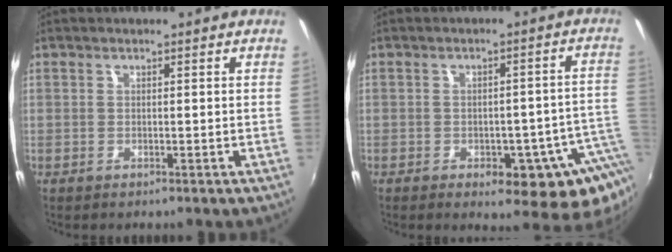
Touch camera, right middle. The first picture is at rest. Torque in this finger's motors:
{"motor_torque": [1.09, -1.04, 0.23, 0.05]}